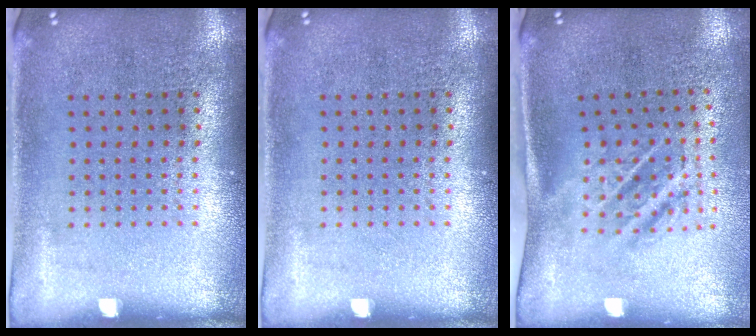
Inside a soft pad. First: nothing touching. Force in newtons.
{"total": 0.0}
{"total": 1.8, "press": 1.2, "slide": 1.4}